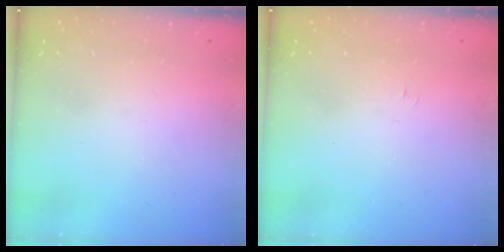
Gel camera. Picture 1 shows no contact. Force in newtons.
{"total": 3.3, "press": 3.2, "slide": 0.4}